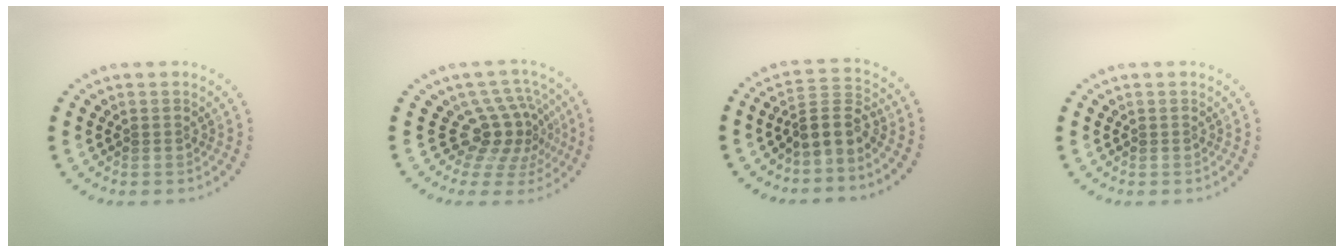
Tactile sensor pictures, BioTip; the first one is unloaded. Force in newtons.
{"total": 4.1, "press": 2.9, "slide": 2.9}
{"total": 3.1, "press": 2.4, "slide": 2.0}
{"total": 0.0}